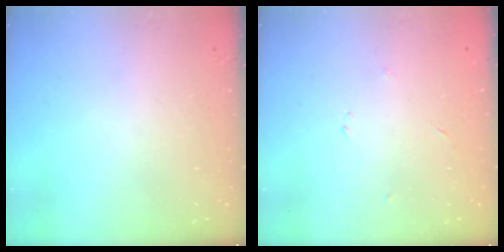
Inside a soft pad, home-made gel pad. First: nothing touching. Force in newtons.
{"total": 2.3, "press": 2.2, "slide": 0.3}